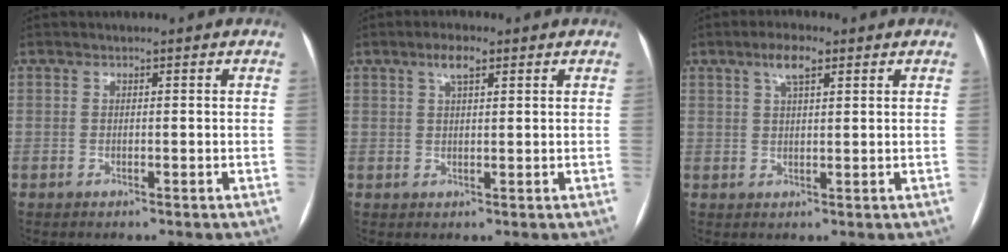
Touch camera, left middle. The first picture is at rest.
{"total": 3.2, "force": [1.8, 0.8, 2.4], "torque": [-0.050, 0.009, 0.033]}
{"total": 4.0, "force": [2.3, 1.0, 3.1], "torque": [-0.063, 0.010, 0.042]}